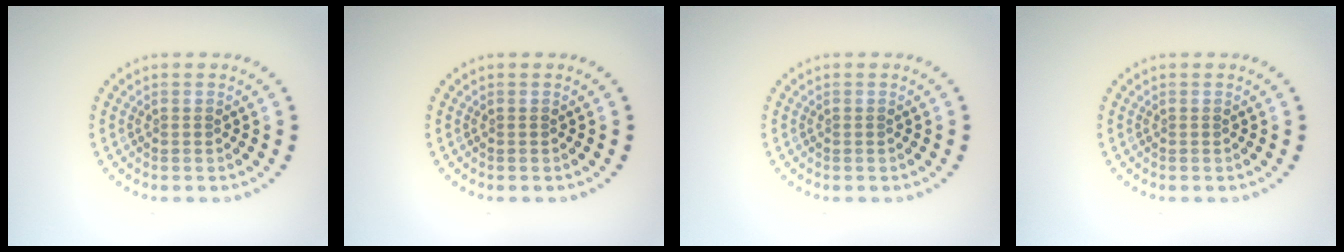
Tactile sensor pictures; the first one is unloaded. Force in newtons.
{"total": 0.0}
{"total": 0.0}
{"total": 0.0}